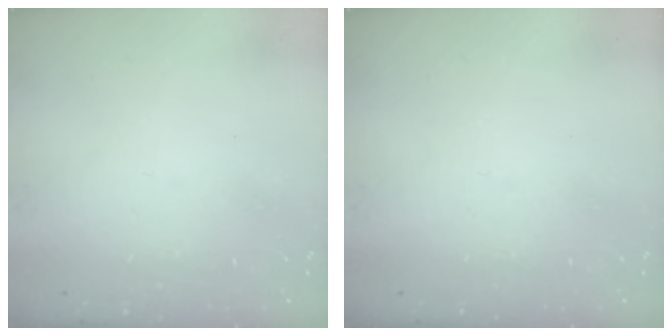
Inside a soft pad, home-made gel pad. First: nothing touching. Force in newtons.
{"total": 0.0}